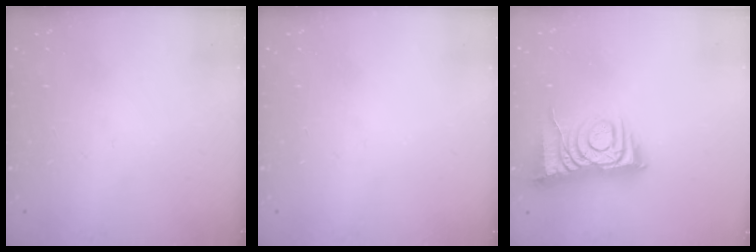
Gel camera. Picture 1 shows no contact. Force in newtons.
{"total": 0.0}
{"total": 8.7, "press": 8.7, "slide": 1.0}